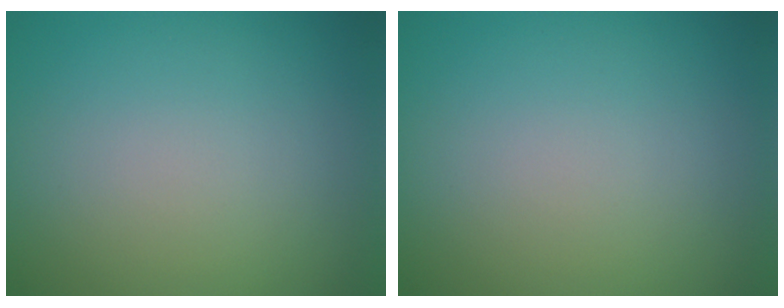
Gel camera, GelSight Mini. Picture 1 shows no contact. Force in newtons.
{"total": 0.0}